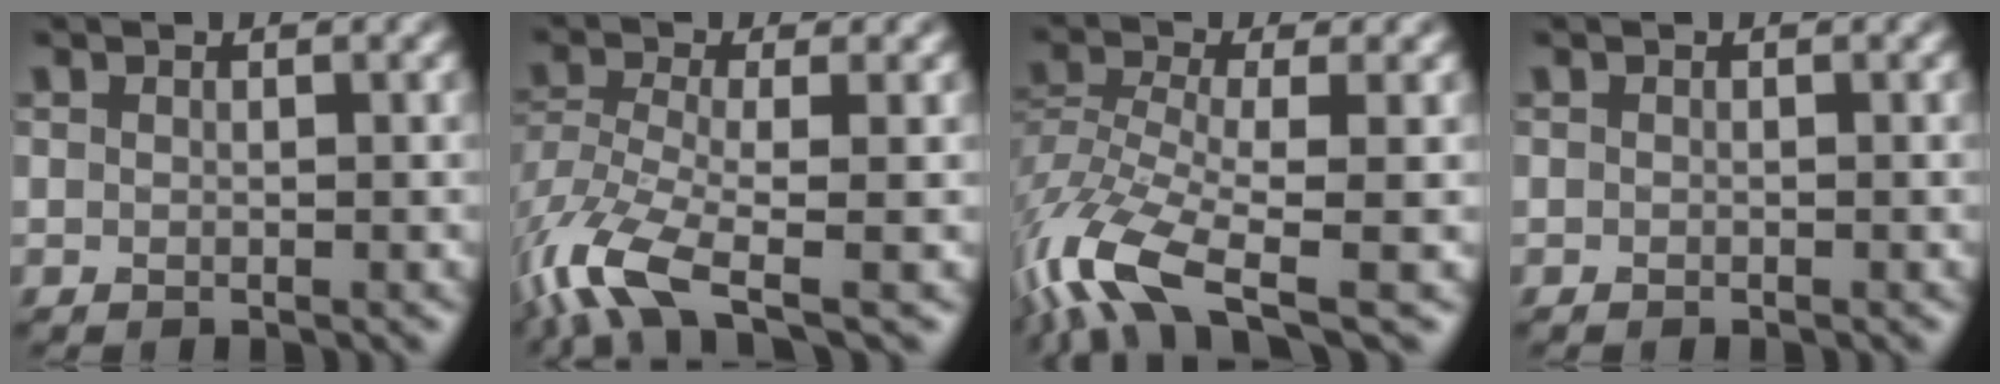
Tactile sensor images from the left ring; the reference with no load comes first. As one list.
[{"total": 8.5, "force": [-5.5, 2.4, 6.1], "torque": [-0.141, -0.009, -0.110]}, {"total": 9.9, "force": [-6.1, 2.8, 7.4], "torque": [-0.162, -0.006, -0.119]}, {"total": 0.0}]